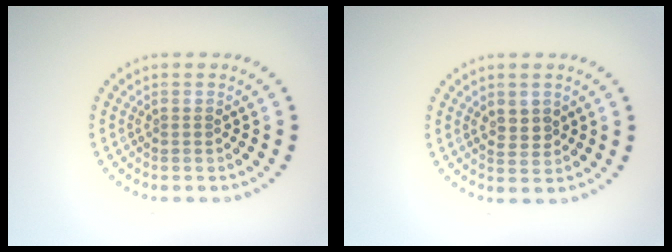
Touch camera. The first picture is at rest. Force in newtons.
{"total": 1.3, "press": 1.3, "slide": 0.5}